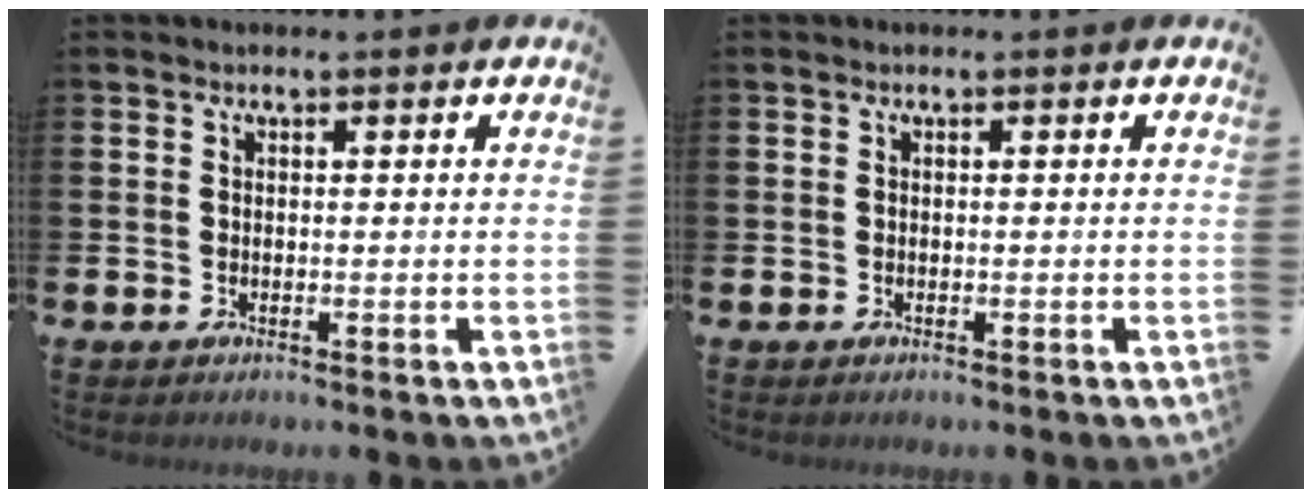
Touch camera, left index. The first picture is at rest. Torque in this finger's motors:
{"motor_torque": [0.00, 0.00, 0.00, 0.01]}